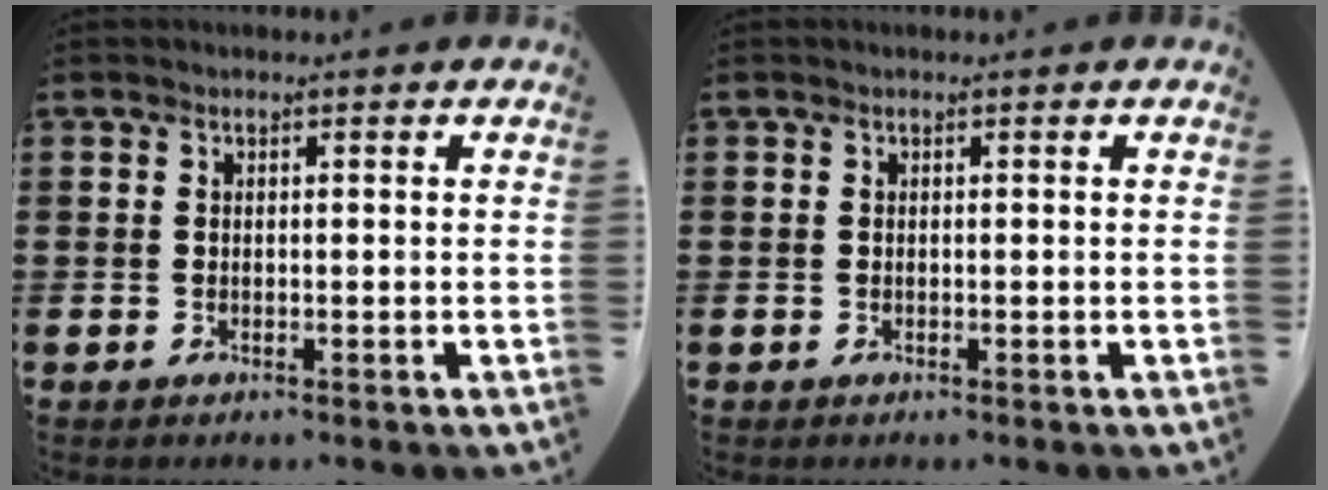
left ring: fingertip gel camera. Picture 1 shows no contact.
{"total": 0.0}